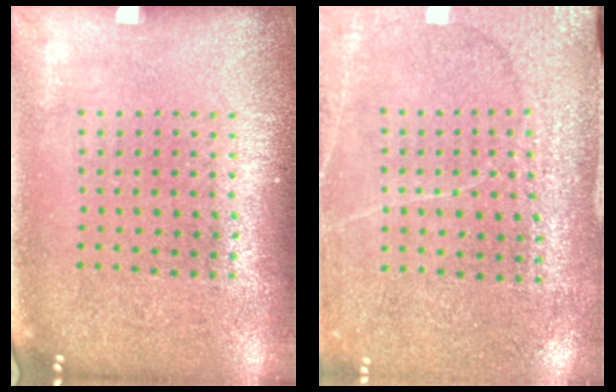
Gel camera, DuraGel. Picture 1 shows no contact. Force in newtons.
{"total": 2.9, "press": 2.8, "slide": 0.4}